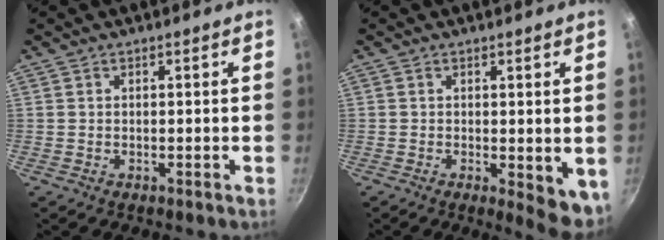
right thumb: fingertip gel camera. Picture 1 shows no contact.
{"total": 6.2, "force": [-0.6, 2.5, 5.7], "torque": [-0.058, -0.005, -0.002]}